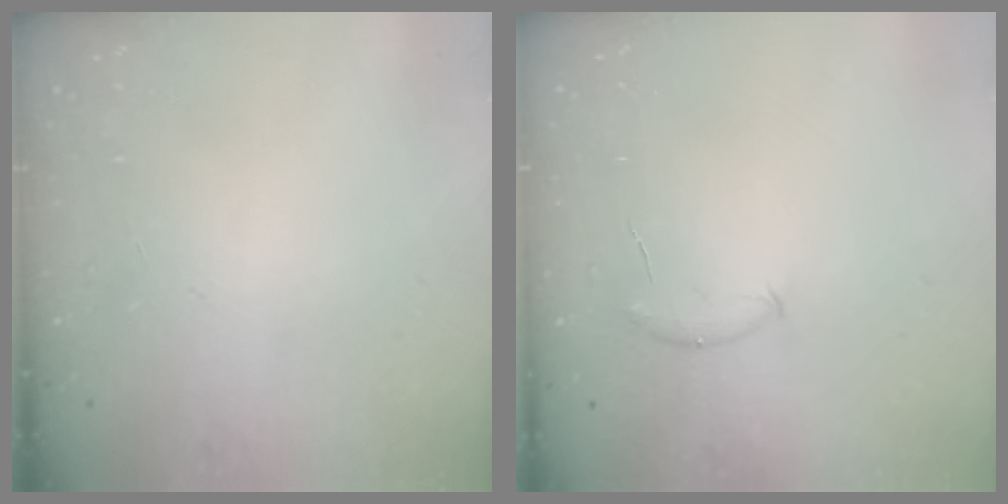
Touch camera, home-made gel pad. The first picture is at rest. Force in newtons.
{"total": 5.8, "press": 5.7, "slide": 1.2}